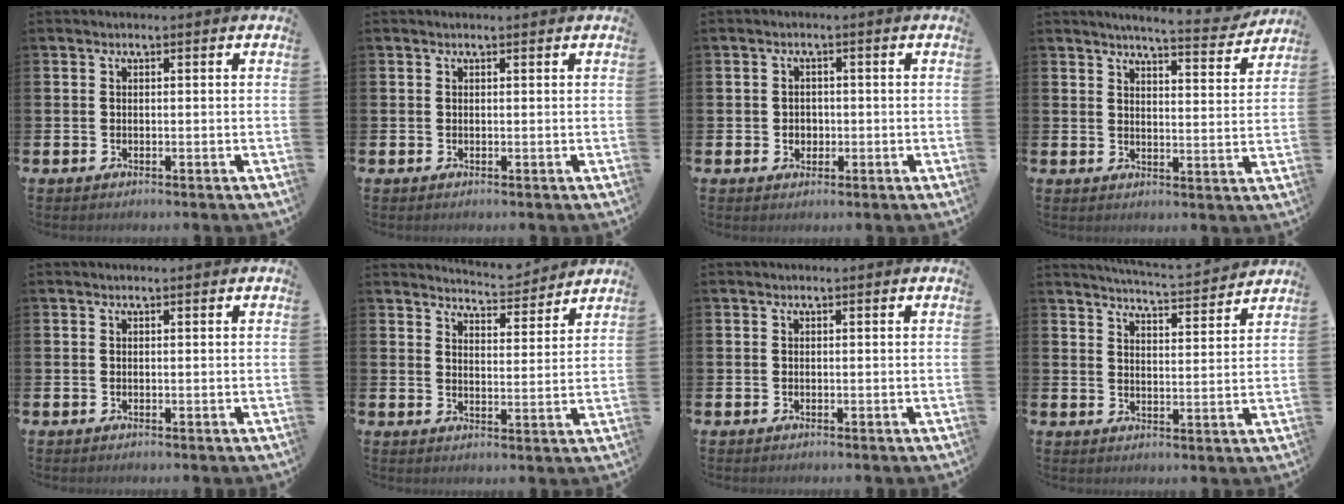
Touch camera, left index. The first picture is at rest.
{"total": 0.0}
{"total": 1.8, "force": [0.0, 1.7, 0.6], "torque": [-0.003, 0.004, -0.006]}
{"total": 5.6, "force": [5.4, 0.1, 1.5], "torque": [-0.027, -0.037, 0.088]}
{"total": 0.0}
{"total": 5.2, "force": [5.2, 0.3, 0.1], "torque": [-0.008, -0.039, 0.091]}
{"total": 0.0}
{"total": 5.2, "force": [5.1, -0.4, 0.5], "torque": [-0.025, -0.038, 0.088]}